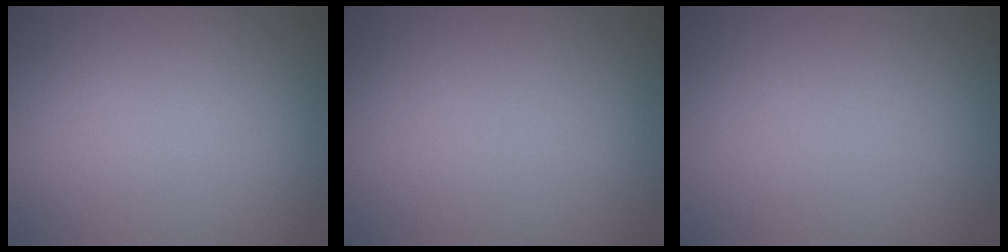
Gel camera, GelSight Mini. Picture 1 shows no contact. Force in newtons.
{"total": 0.0}
{"total": 0.0}